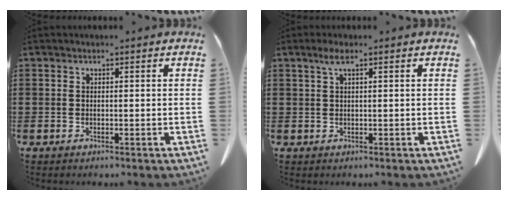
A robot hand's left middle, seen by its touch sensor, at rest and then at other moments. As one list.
[{"total": 2.1, "force": [0.9, 0.3, 1.9], "torque": [-0.040, 0.004, 0.015]}]